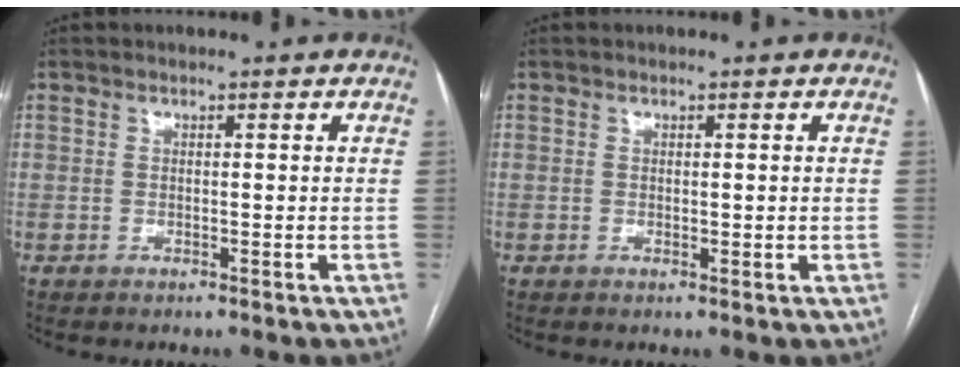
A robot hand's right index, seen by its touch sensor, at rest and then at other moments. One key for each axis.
{"total": 0.8, "fx": 0.0, "fy": 0.4, "fz": 0.7, "tx": -0.010, "ty": -0.003, "tz": 0.001}